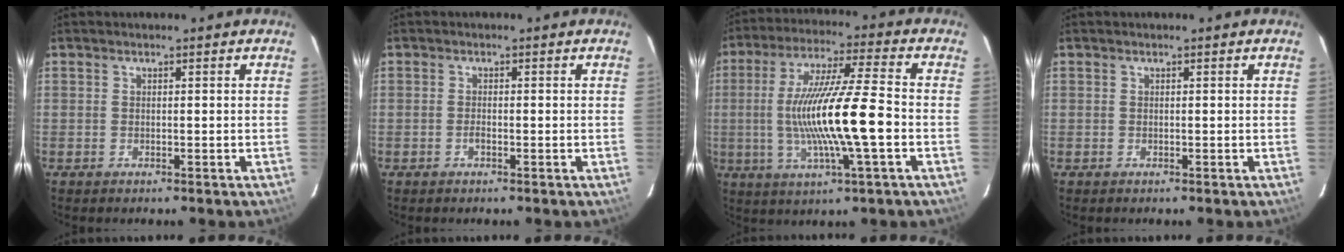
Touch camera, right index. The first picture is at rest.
{"total": 1.0, "force": [-0.4, 0.4, 0.8], "torque": [-0.017, 0.001, -0.009]}
{"total": 16.3, "force": [-2.4, 0.6, 16.1], "torque": [-0.298, -0.008, -0.040]}
{"total": 0.0}